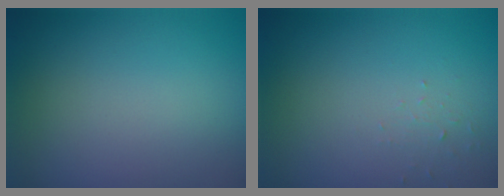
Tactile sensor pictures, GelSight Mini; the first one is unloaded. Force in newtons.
{"total": 0.6, "press": 0.3, "slide": 0.6}